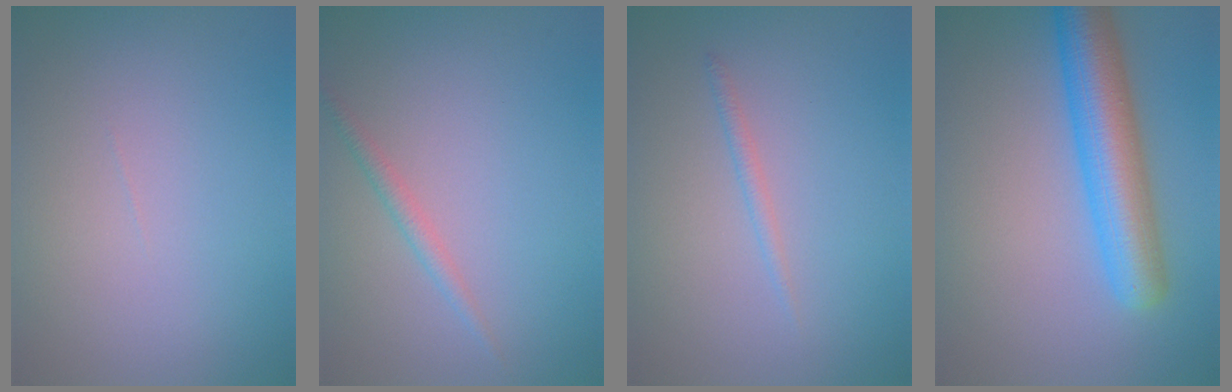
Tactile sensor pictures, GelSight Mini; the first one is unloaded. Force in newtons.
{"total": 1.3, "press": 1.3, "slide": 0.0}
{"total": 0.9, "press": 0.9, "slide": 0.1}
{"total": 7.0, "press": 7.0, "slide": 0.2}